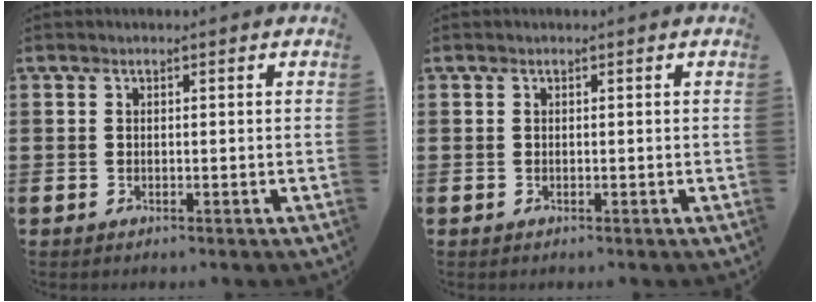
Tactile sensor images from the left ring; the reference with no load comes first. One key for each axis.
{"total": 0.0}